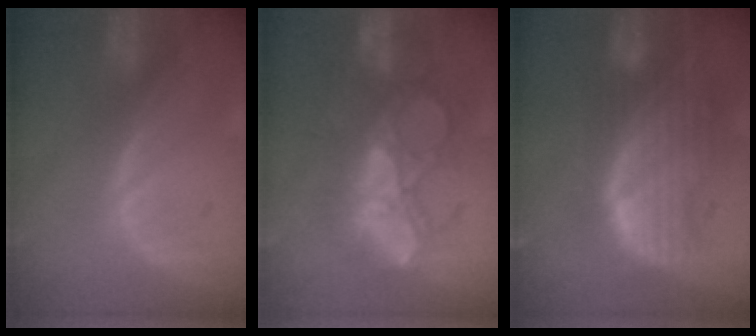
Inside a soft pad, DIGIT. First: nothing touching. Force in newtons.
{"total": 10.0, "press": 9.3, "slide": 3.6}
{"total": 10.3, "press": 8.9, "slide": 5.1}